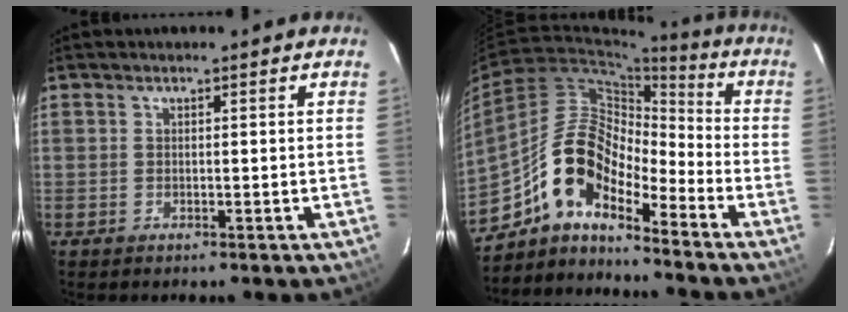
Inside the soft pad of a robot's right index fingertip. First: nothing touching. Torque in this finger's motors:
{"motor_torque": [1.15, -0.99, 0.92, 0.15]}